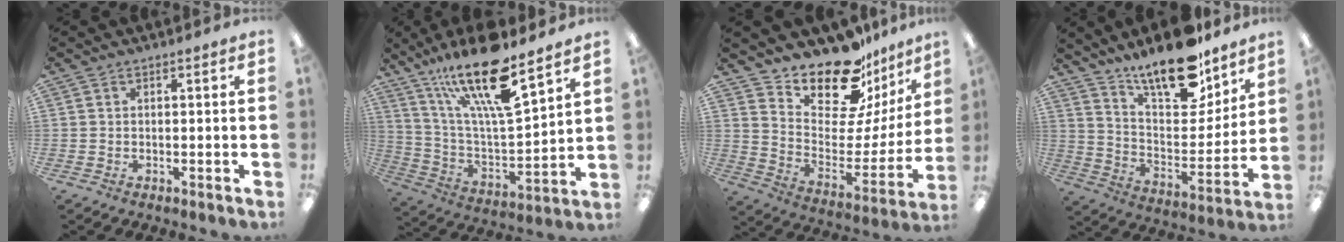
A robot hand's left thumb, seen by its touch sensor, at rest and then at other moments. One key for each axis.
{"total": 21.3, "fx": 14.7, "fy": 5.7, "fz": 14.3, "tx": -0.259, "ty": -0.089, "tz": 0.244}
{"total": 19.2, "fx": 16.3, "fy": 6.9, "fz": 7.3, "tx": -0.121, "ty": -0.134, "tz": 0.284}
{"total": 18.4, "fx": 15.2, "fy": 6.0, "fz": 8.5, "tx": -0.143, "ty": -0.109, "tz": 0.262}